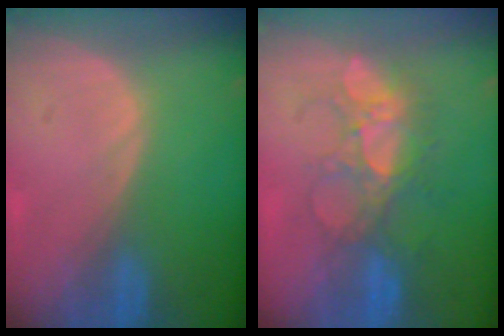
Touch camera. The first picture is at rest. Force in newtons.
{"total": 6.8, "press": 6.6, "slide": 1.6}